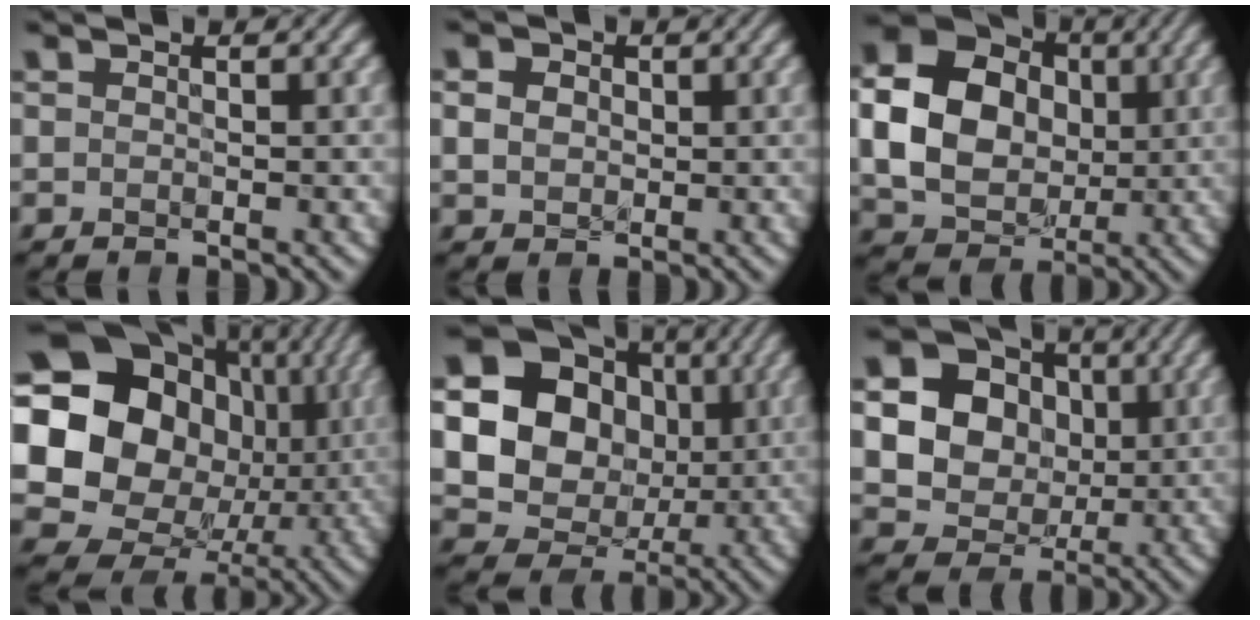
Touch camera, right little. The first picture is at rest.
{"total": 2.5, "force": [0.7, 2.1, 1.2], "torque": [-0.038, 0.009, 0.007]}
{"total": 13.3, "force": [1.1, 11.3, 7.0], "torque": [-0.170, 0.022, 0.017]}
{"total": 20.7, "force": [2.0, 18.0, 10.1], "torque": [-0.204, 0.005, 0.024]}
{"total": 19.5, "force": [2.9, 17.4, 8.2], "torque": [-0.189, 0.026, 0.021]}
{"total": 15.4, "force": [2.9, 13.6, 6.4], "torque": [-0.164, 0.020, 0.040]}